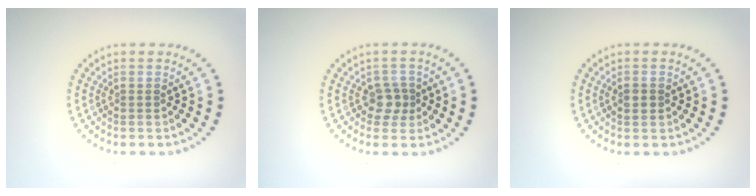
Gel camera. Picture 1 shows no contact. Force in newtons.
{"total": 1.8, "press": 1.5, "slide": 1.0}
{"total": 1.4, "press": 1.4, "slide": 0.0}